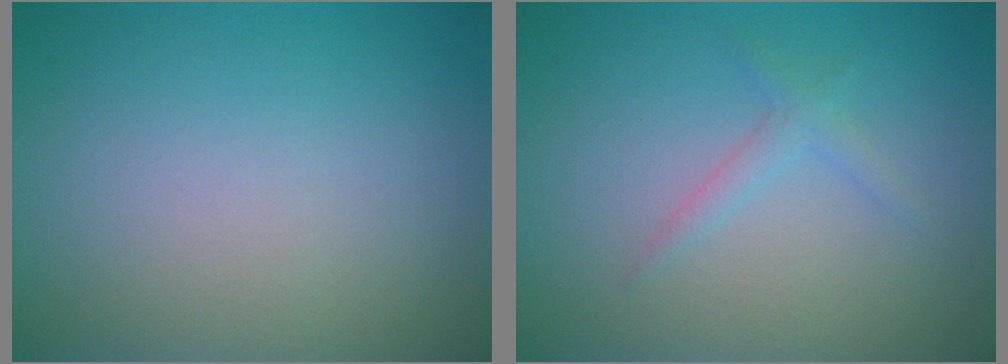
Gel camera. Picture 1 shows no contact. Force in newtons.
{"total": 1.3, "press": 1.2, "slide": 0.1}